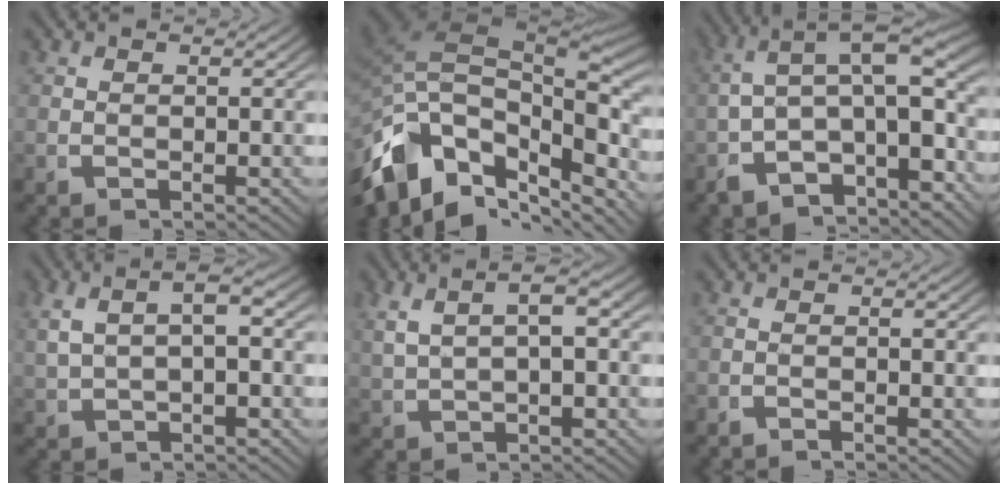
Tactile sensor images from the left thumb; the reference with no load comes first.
{"total": 20.0, "force": [-1.7, 13.6, 14.6], "torque": [-0.293, -0.038, -0.013]}
{"total": 11.9, "force": [-0.8, 7.8, 8.9], "torque": [-0.151, -0.015, -0.021]}
{"total": 5.5, "force": [1.3, 2.8, 4.5], "torque": [-0.078, 0.017, 0.026]}
{"total": 5.3, "force": [1.7, 2.5, 4.3], "torque": [-0.074, 0.016, 0.035]}
{"total": 1.0, "force": [-1.0, 0.2, 0.0], "torque": [0.004, -0.001, -0.022]}